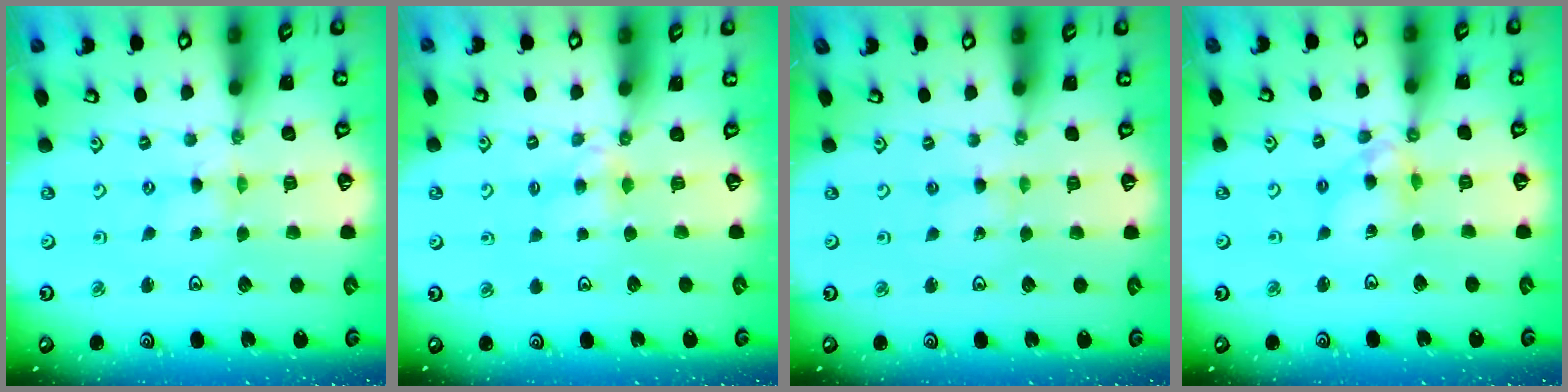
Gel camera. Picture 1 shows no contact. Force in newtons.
{"total": 4.2, "press": 4.1, "slide": 0.6}
{"total": 2.1, "press": 2.0, "slide": 0.3}
{"total": 8.7, "press": 8.6, "slide": 0.7}